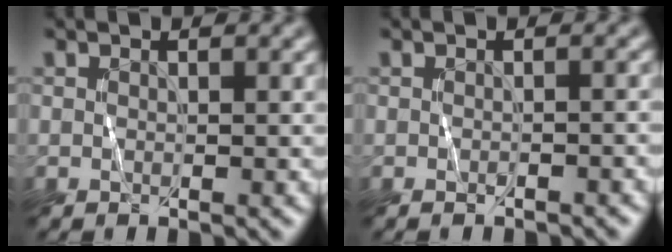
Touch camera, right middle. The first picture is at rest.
{"total": 1.3, "force": [-0.8, 0.1, 1.0], "torque": [-0.009, 0.000, -0.012]}